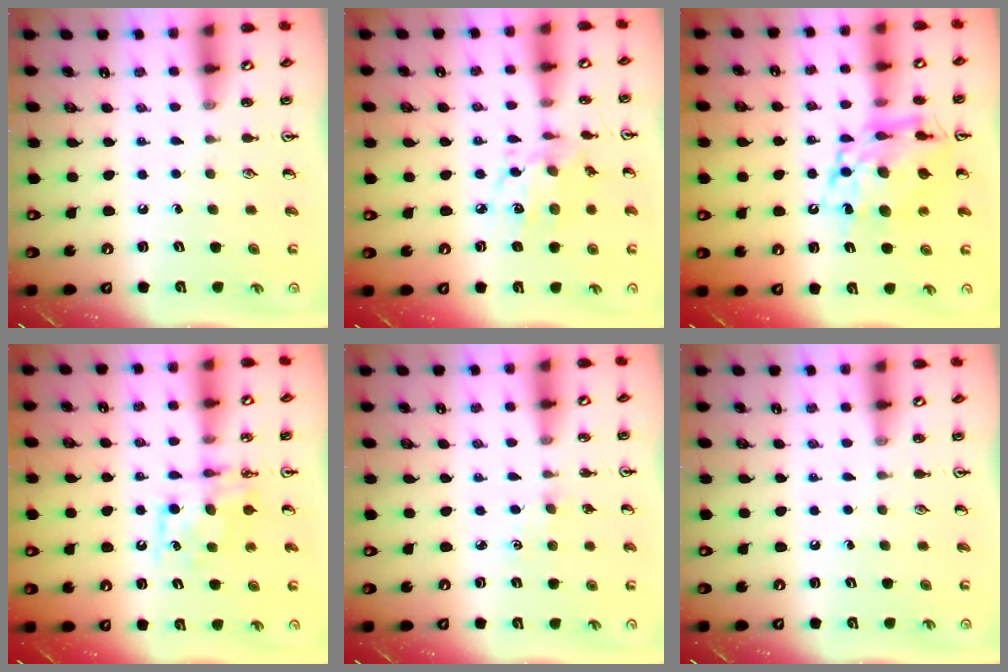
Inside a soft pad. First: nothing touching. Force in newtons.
{"total": 8.4, "press": 8.4, "slide": 0.6}
{"total": 14.9, "press": 14.8, "slide": 1.2}
{"total": 8.0, "press": 8.0, "slide": 0.5}
{"total": 0.6, "press": 0.6, "slide": 0.2}
{"total": 0.0}